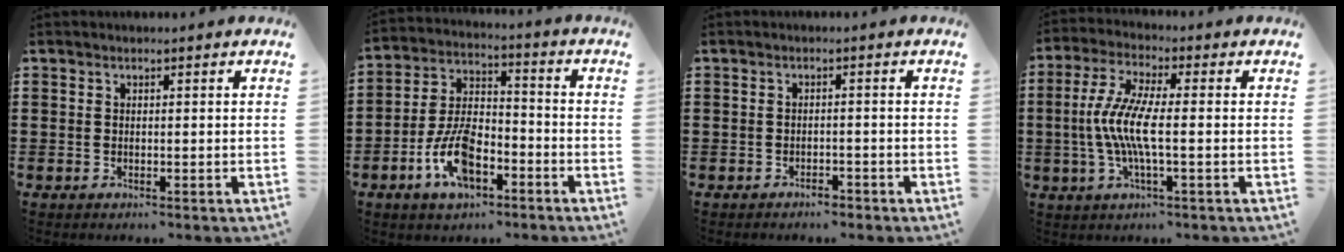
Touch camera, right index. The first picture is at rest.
{"total": 9.4, "force": [-4.4, 4.6, 7.0], "torque": [-0.152, 0.004, -0.079]}
{"total": 1.5, "force": [-1.5, 0.3, 0.3], "torque": [-0.011, 0.000, -0.031]}
{"total": 7.9, "force": [-1.2, 1.6, 7.7], "torque": [-0.176, -0.016, -0.033]}